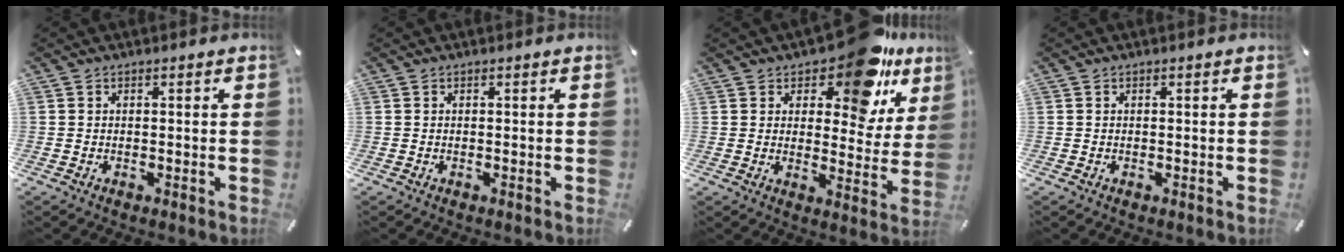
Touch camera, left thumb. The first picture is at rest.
{"total": 0.0}
{"total": 15.0, "force": [10.5, 6.0, 8.8], "torque": [-0.116, -0.074, 0.174]}
{"total": 0.0}